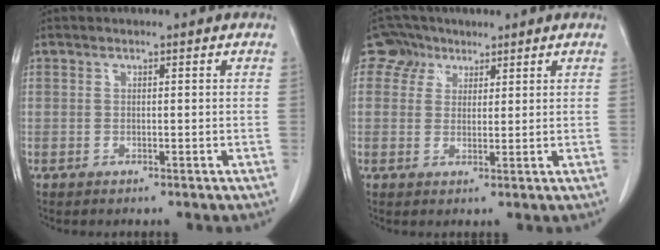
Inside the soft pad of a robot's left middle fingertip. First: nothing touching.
{"total": 4.0, "force": [2.6, 3.0, -0.1], "torque": [0.002, 0.009, 0.046]}